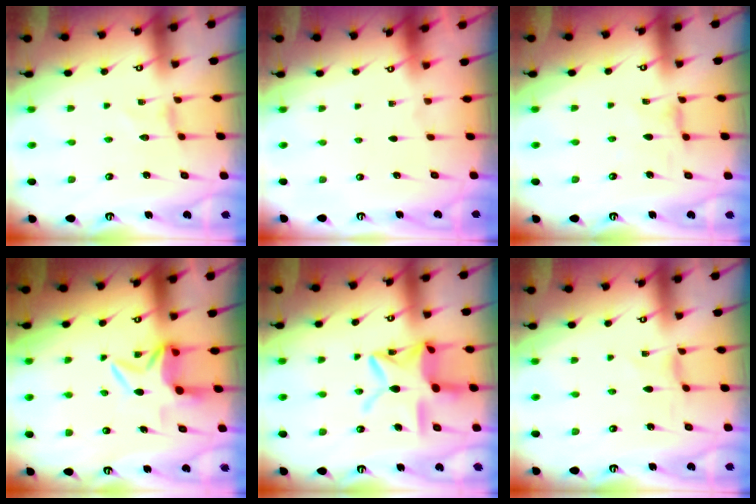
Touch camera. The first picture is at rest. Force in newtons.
{"total": 0.0}
{"total": 1.4, "press": 1.4, "slide": 0.4}
{"total": 7.1, "press": 7.0, "slide": 1.0}
{"total": 16.1, "press": 16.1, "slide": 1.1}
{"total": 0.0}